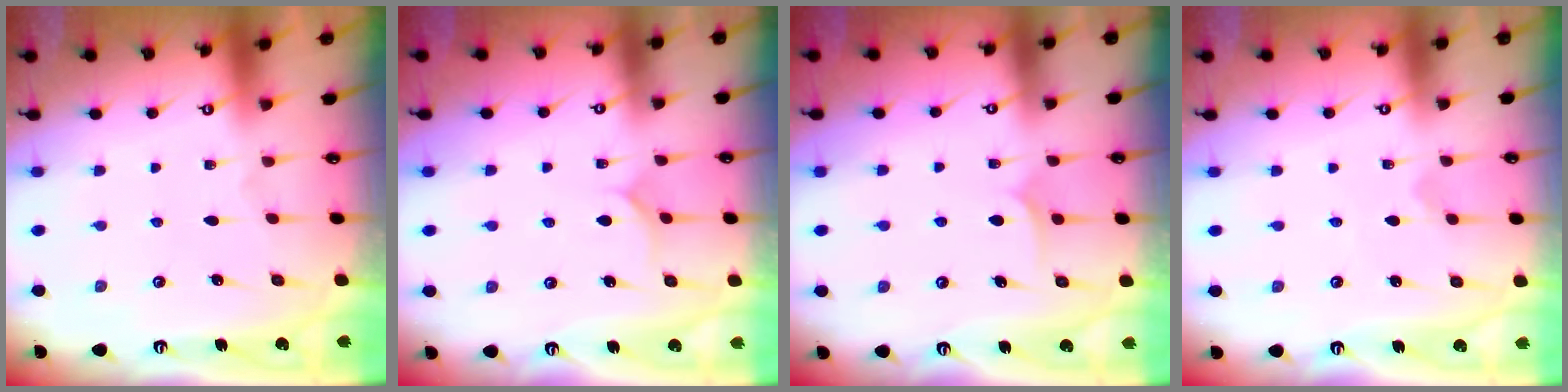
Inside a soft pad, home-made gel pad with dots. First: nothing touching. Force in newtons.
{"total": 5.1, "press": 5.1, "slide": 0.4}
{"total": 5.8, "press": 5.8, "slide": 0.3}
{"total": 1.9, "press": 1.8, "slide": 0.3}